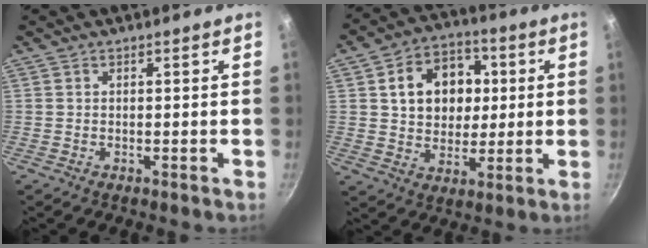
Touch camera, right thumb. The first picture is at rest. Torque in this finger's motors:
{"motor_torque": [-0.80, 1.32, 0.28, -0.01, 0.15]}